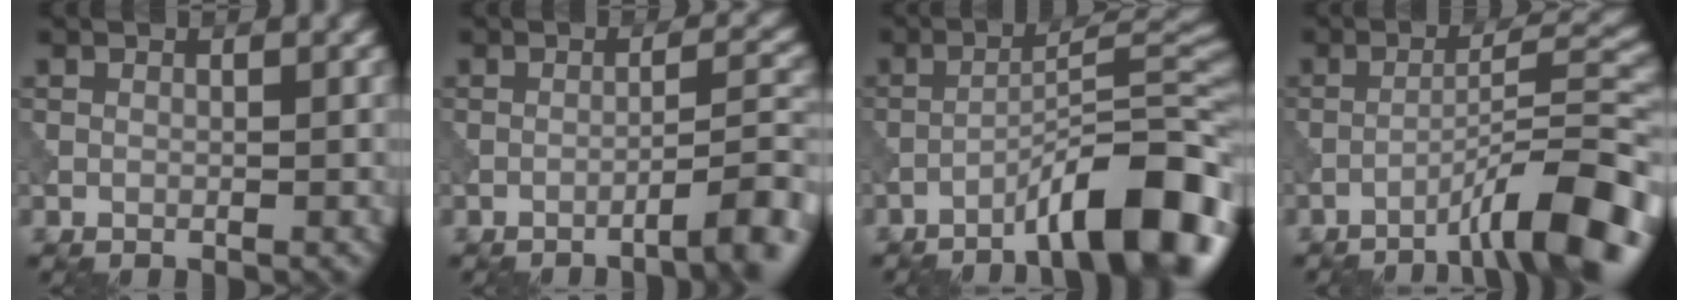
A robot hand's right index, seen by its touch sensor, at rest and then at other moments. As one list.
[{"total": 5.0, "force": [-3.1, 0.8, 3.8], "torque": [-0.044, 0.019, -0.053]}, {"total": 10.5, "force": [-6.4, 2.1, 8.0], "torque": [-0.114, 0.021, -0.104]}, {"total": 8.9, "force": [-5.7, 1.1, 6.8], "torque": [-0.095, 0.023, -0.094]}]